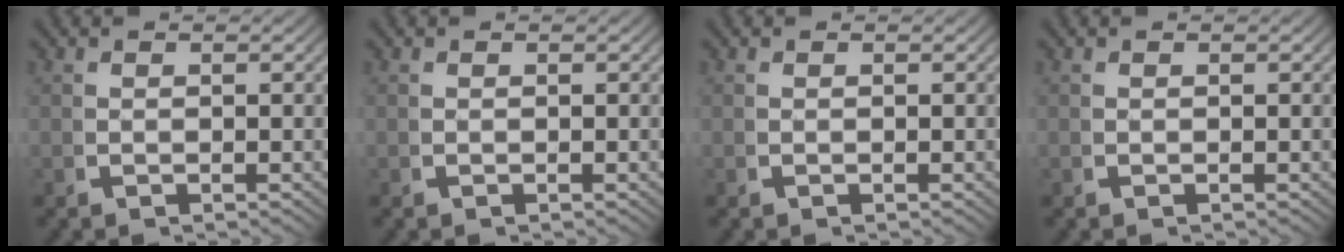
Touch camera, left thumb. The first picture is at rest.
{"total": 0.0}
{"total": 0.0}
{"total": 0.0}